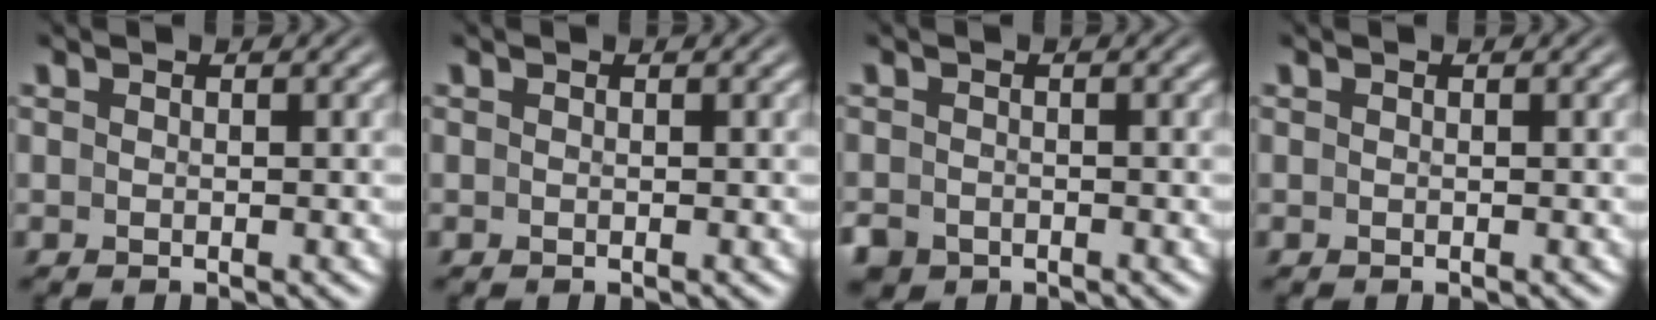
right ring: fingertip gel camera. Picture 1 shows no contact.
{"total": 0.0}
{"total": 2.7, "force": [-2.1, 1.6, 0.4], "torque": [-0.013, -0.024, -0.025]}
{"total": 0.0}